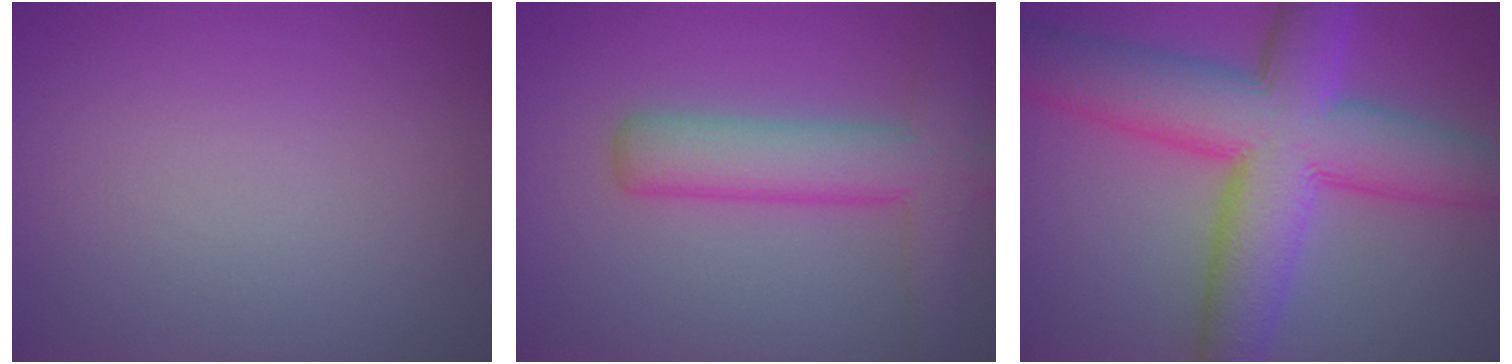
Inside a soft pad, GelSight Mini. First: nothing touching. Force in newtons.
{"total": 5.8, "press": 5.8, "slide": 0.2}
{"total": 11.6, "press": 11.6, "slide": 0.1}